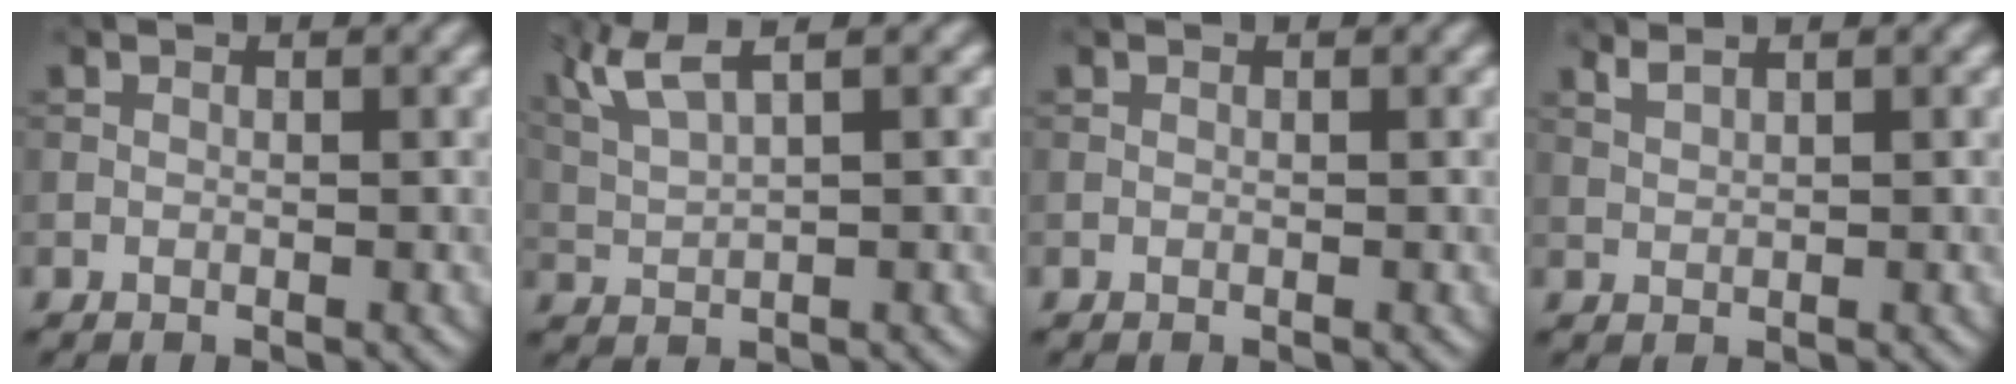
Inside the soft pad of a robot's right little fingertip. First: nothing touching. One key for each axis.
{"total": 4.5, "fx": 2.8, "fy": 1.0, "fz": 3.4, "tx": -0.072, "ty": 0.016, "tz": 0.060}
{"total": 0.0}
{"total": 1.8, "fx": 1.5, "fy": 0.4, "fz": 0.9, "tx": -0.015, "ty": 0.002, "tz": 0.023}